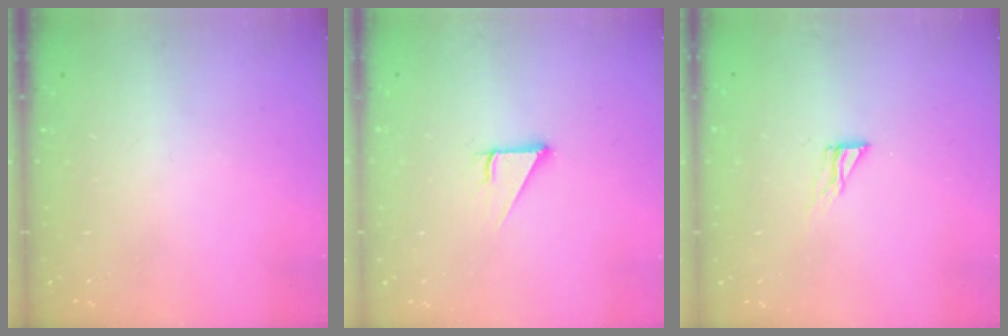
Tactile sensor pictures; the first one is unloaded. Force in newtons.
{"total": 2.8, "press": 2.8, "slide": 0.0}
{"total": 3.8, "press": 3.8, "slide": 0.4}